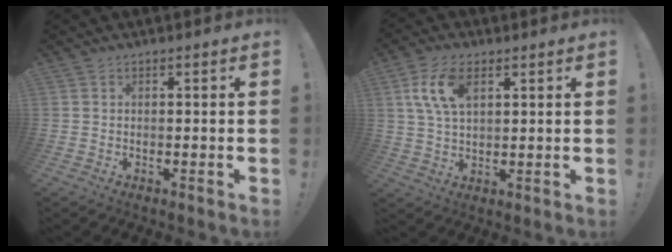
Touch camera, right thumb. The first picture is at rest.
{"total": 10.1, "force": [4.0, 5.6, 7.4], "torque": [-0.146, -0.001, 0.074]}